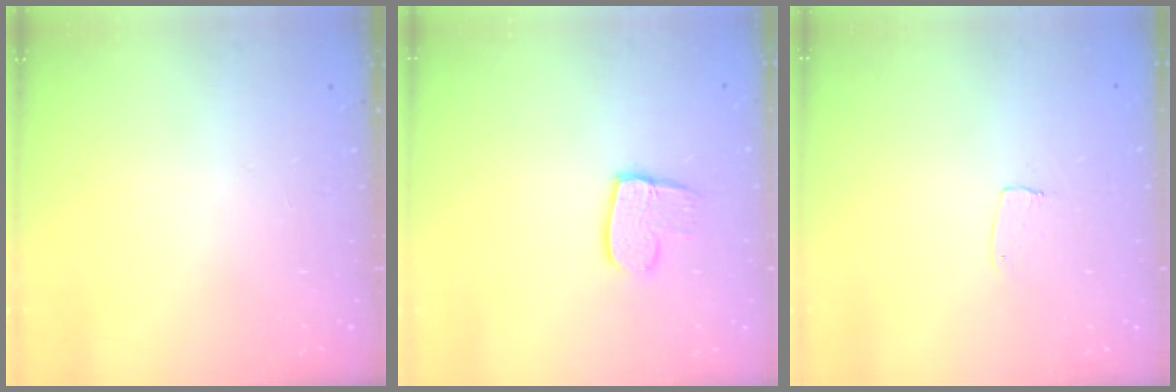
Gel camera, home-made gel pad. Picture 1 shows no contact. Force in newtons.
{"total": 9.5, "press": 9.4, "slide": 0.8}
{"total": 3.1, "press": 3.1, "slide": 0.2}